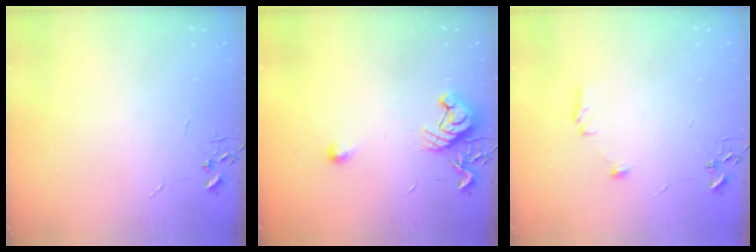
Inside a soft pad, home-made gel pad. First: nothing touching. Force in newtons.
{"total": 9.8, "press": 9.8, "slide": 1.0}
{"total": 5.9, "press": 5.6, "slide": 2.1}